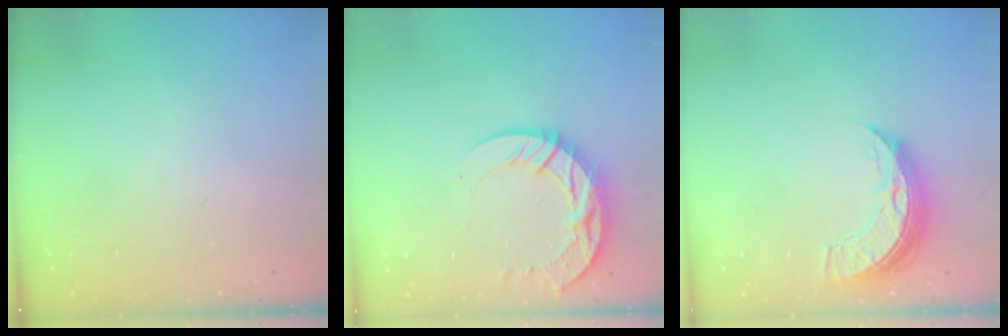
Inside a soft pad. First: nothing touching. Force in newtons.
{"total": 13.1, "press": 13.1, "slide": 1.1}
{"total": 9.0, "press": 9.0, "slide": 0.8}